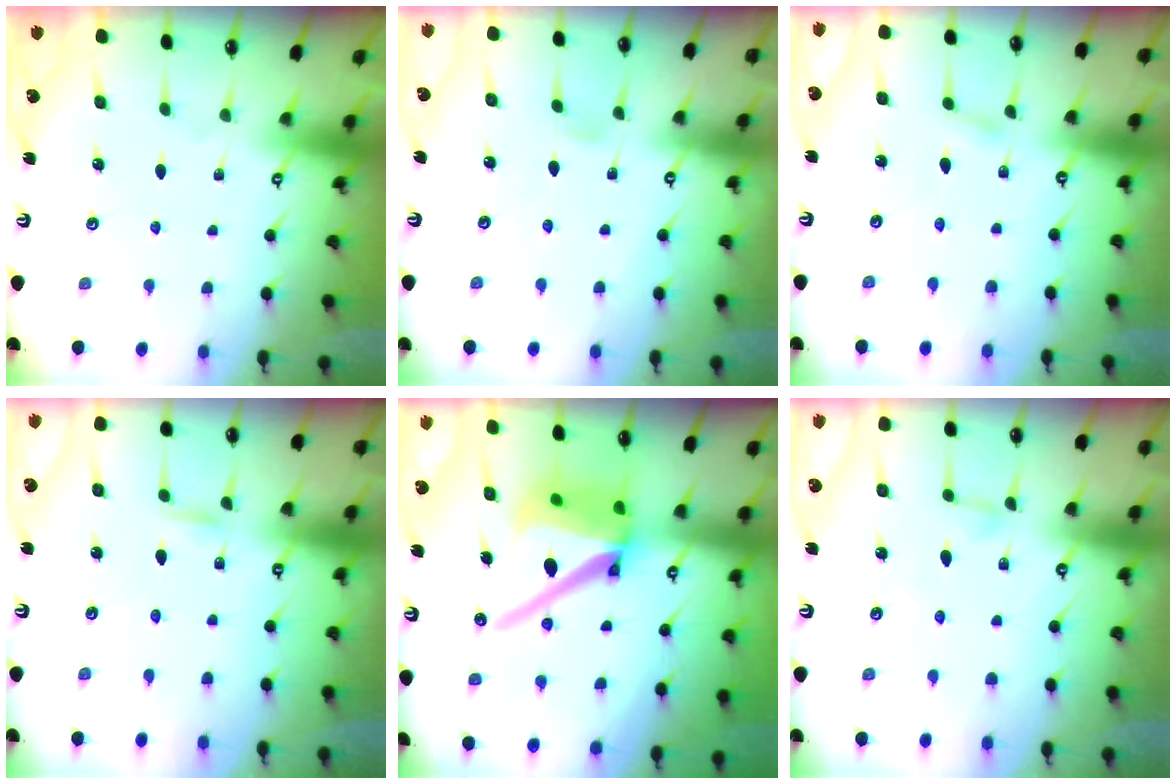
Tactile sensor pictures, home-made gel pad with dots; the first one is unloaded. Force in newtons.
{"total": 3.2, "press": 3.2, "slide": 0.4}
{"total": 2.9, "press": 2.9, "slide": 0.3}
{"total": 2.8, "press": 2.8, "slide": 0.3}
{"total": 16.6, "press": 16.5, "slide": 1.9}
{"total": 3.0, "press": 3.0, "slide": 0.3}